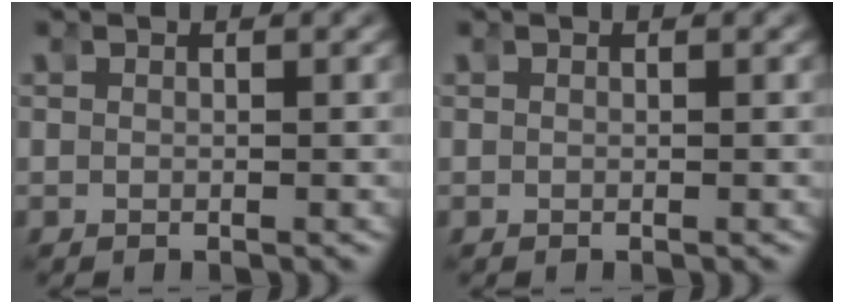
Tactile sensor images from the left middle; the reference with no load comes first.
{"total": 0.0}